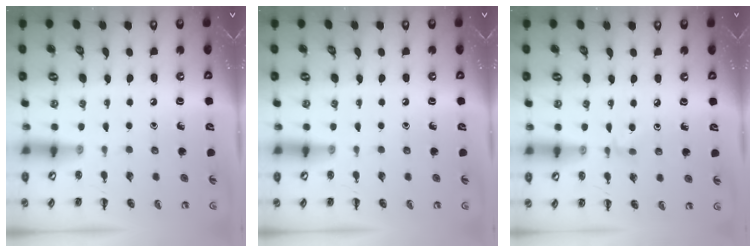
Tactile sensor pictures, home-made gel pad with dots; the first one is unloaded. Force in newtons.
{"total": 0.0}
{"total": 3.0, "press": 2.7, "slide": 1.2}